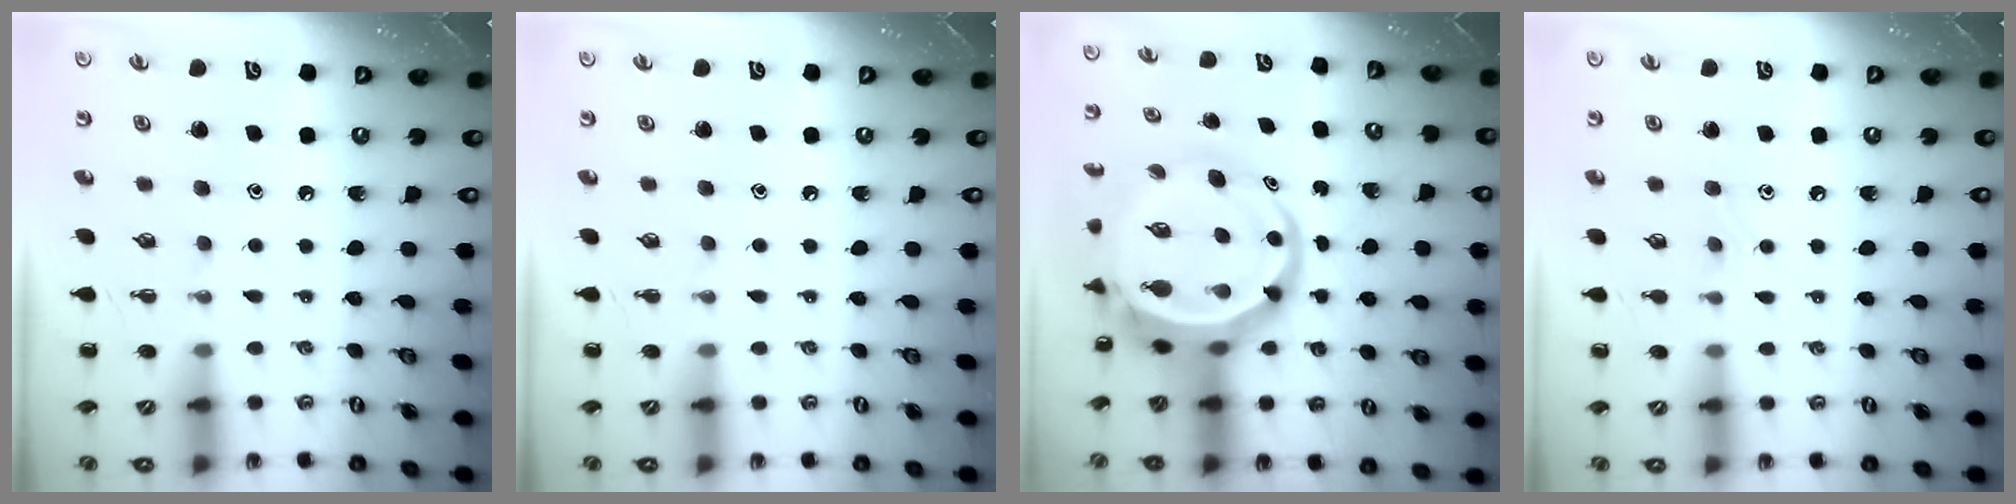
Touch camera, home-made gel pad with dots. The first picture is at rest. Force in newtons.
{"total": 0.0}
{"total": 10.5, "press": 10.1, "slide": 2.9}
{"total": 4.7, "press": 4.5, "slide": 1.4}